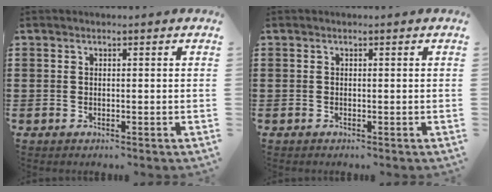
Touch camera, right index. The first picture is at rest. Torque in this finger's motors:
{"motor_torque": [-0.02, -0.02, -0.02, -0.05]}